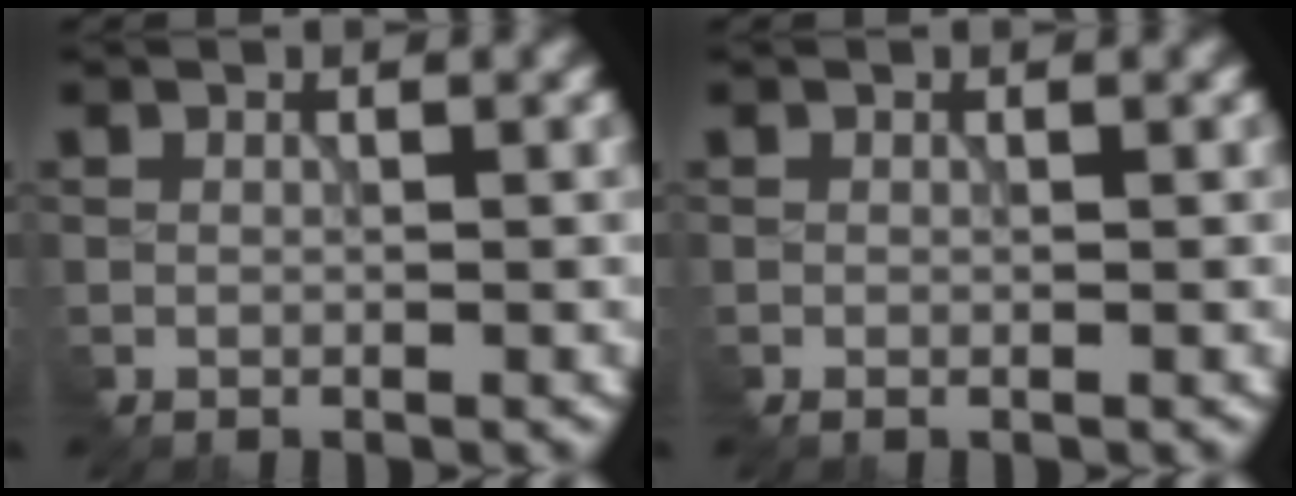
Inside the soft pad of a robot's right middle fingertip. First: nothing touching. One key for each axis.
{"total": 0.0}